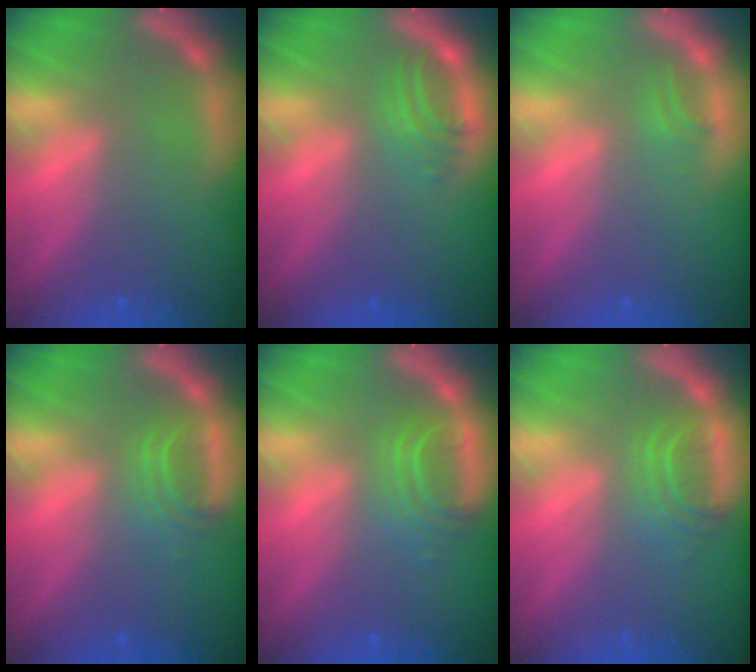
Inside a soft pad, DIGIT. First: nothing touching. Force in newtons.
{"total": 2.5}
{"total": 0.9}
{"total": 2.5}
{"total": 3.5}
{"total": 2.9}